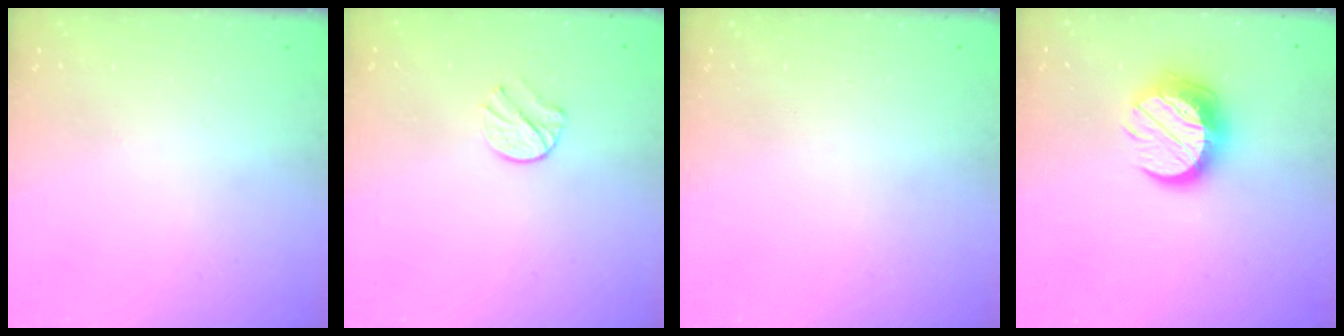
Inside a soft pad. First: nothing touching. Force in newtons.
{"total": 5.9, "press": 5.9, "slide": 0.8}
{"total": 0.0}
{"total": 12.4, "press": 12.4, "slide": 0.8}